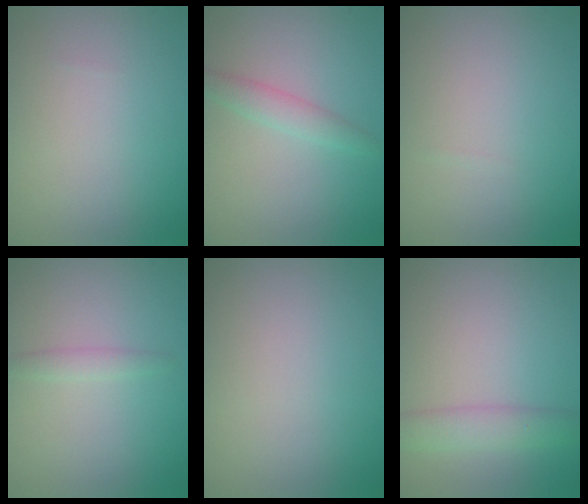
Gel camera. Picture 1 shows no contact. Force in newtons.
{"total": 1.9, "press": 1.9, "slide": 0.1}
{"total": 0.0}
{"total": 1.1, "press": 1.1, "slide": 0.0}
{"total": 0.0}
{"total": 3.0, "press": 3.0, "slide": 0.2}